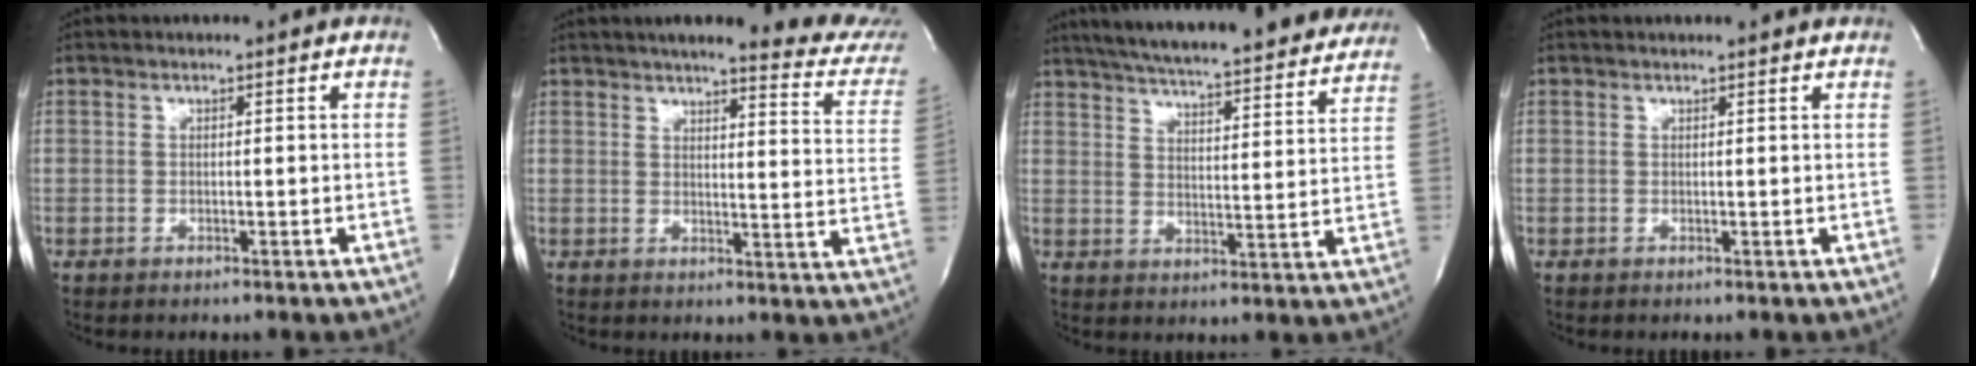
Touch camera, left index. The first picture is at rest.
{"total": 17.1, "force": [15.7, 1.2, 6.8], "torque": [-0.076, -0.067, 0.166]}
{"total": 28.5, "force": [25.5, 4.2, 12.0], "torque": [-0.198, -0.035, 0.321]}
{"total": 2.1, "force": [2.0, 0.3, 0.4], "torque": [-0.011, 0.011, 0.014]}